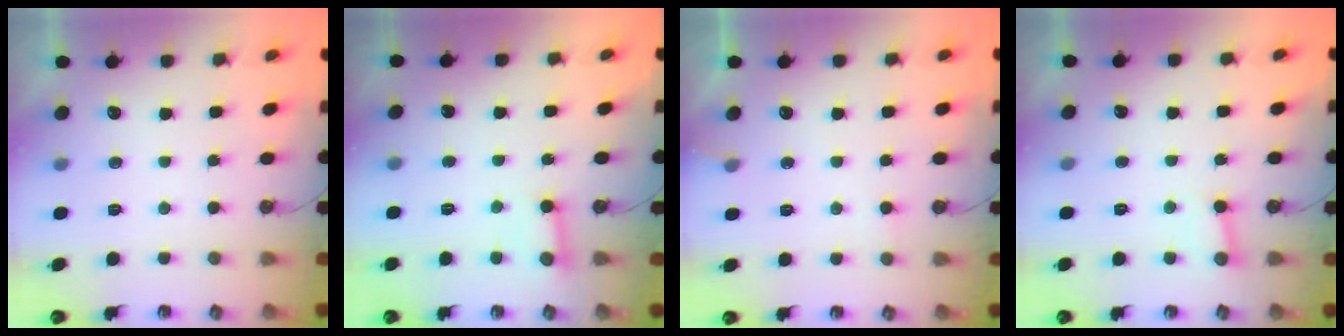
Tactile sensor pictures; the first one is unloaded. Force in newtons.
{"total": 4.1, "press": 4.1, "slide": 0.3}
{"total": 6.3, "press": 6.3, "slide": 0.4}
{"total": 4.4, "press": 4.4, "slide": 0.4}